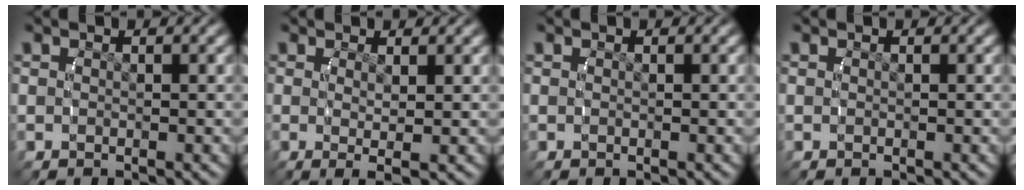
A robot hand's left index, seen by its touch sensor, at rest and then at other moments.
{"total": 2.5, "force": [-0.7, 0.4, 2.3], "torque": [-0.050, -0.016, -0.002]}
{"total": 0.0}
{"total": 0.0}